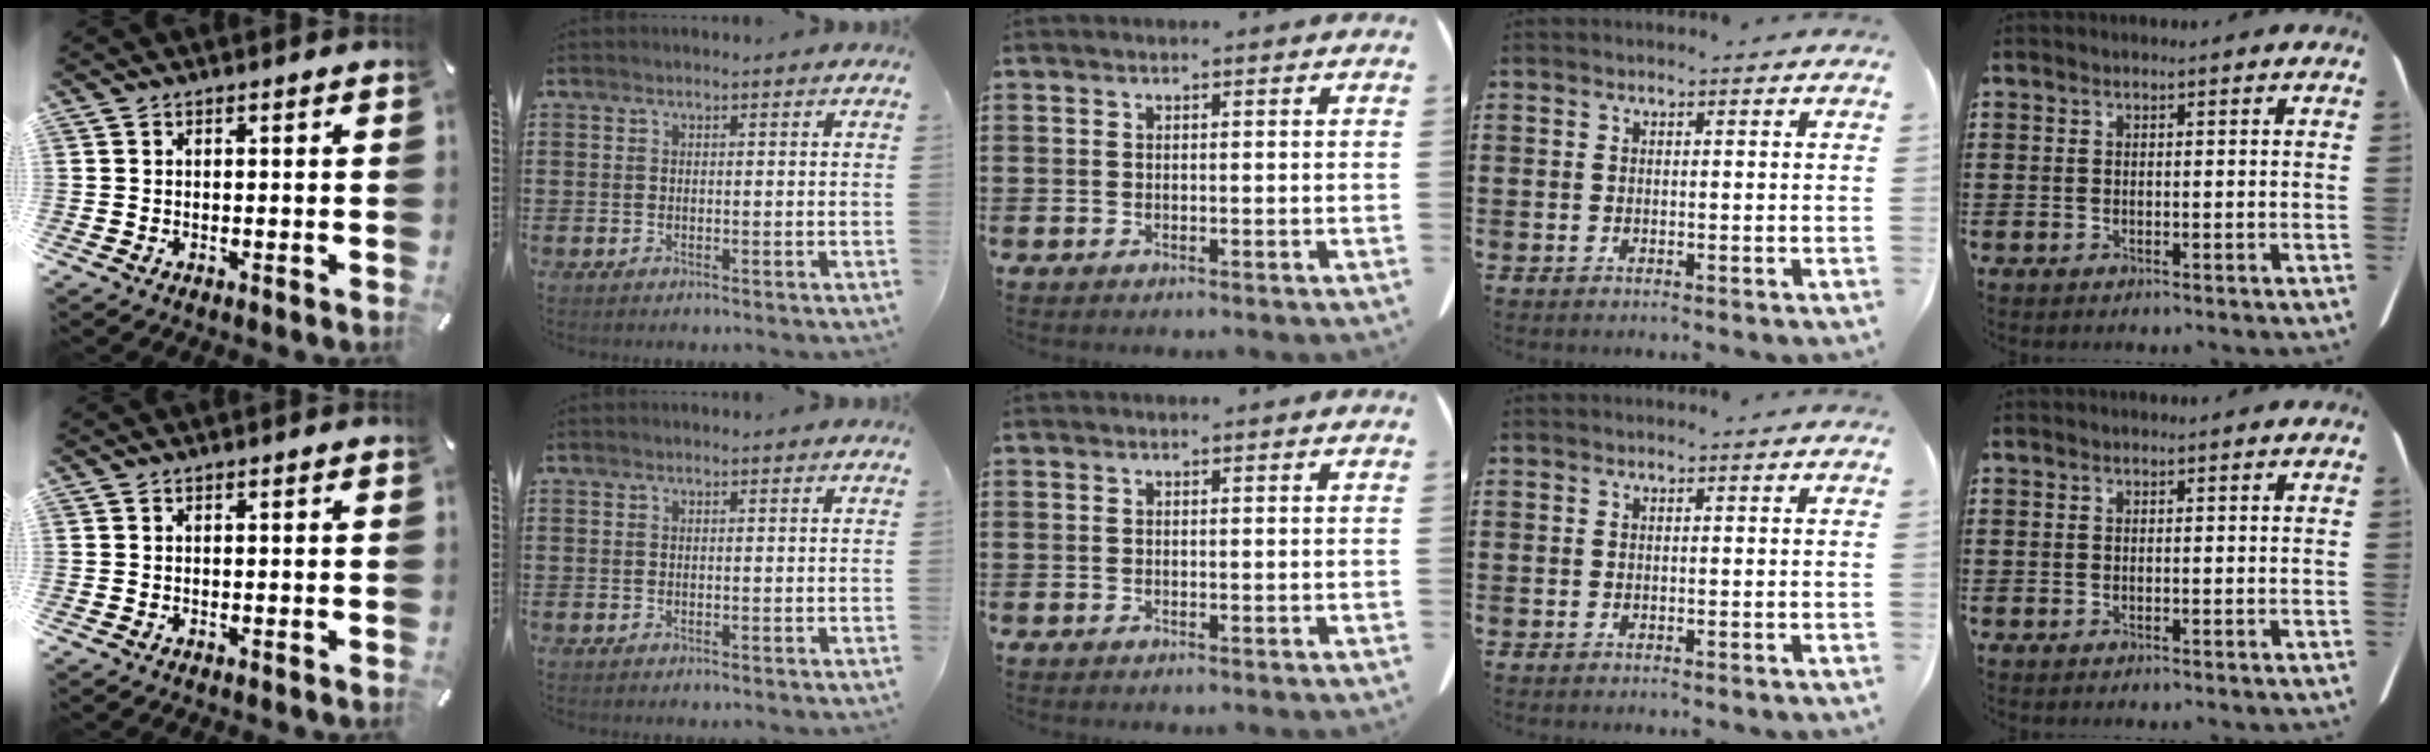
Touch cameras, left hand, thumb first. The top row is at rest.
{}